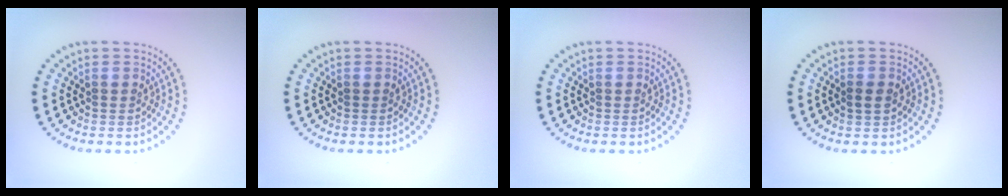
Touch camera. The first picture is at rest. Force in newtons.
{"total": 0.0}
{"total": 0.0}
{"total": 1.3, "press": 1.3, "slide": 0.3}